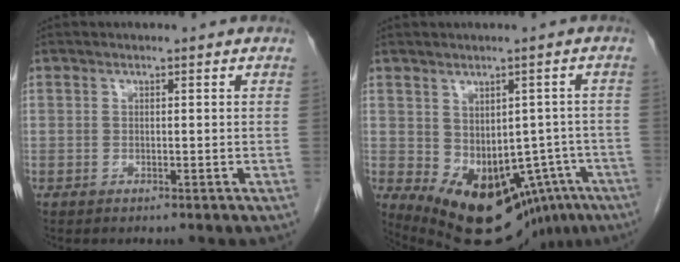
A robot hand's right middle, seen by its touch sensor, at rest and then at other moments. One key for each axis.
{"total": 18.2, "fx": -9.9, "fy": 9.6, "fz": 11.9, "tx": -0.146, "ty": -0.008, "tz": -0.110}